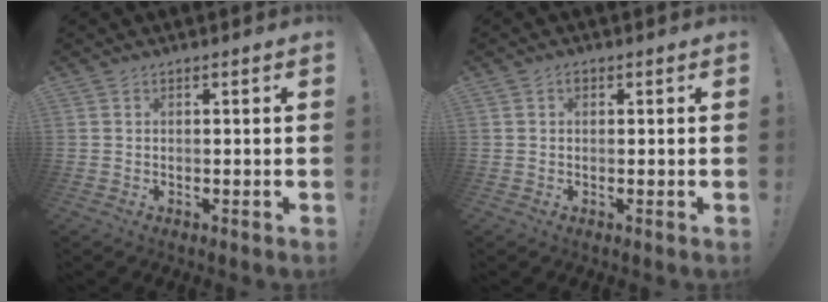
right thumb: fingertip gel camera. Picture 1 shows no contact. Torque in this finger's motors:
{"motor_torque": [-0.12, 0.12, 0.14, -0.14, 0.00]}